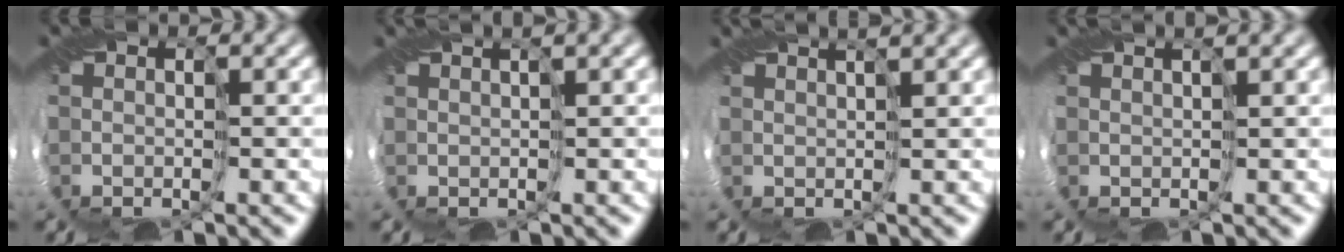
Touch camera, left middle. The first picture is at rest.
{"total": 2.0, "force": [1.2, 0.0, 1.5], "torque": [-0.031, 0.003, 0.022]}
{"total": 3.3, "force": [2.6, 0.5, 2.0], "torque": [-0.028, 0.015, 0.021]}
{"total": 1.7, "force": [1.3, 0.0, 1.1], "torque": [-0.024, 0.002, 0.021]}